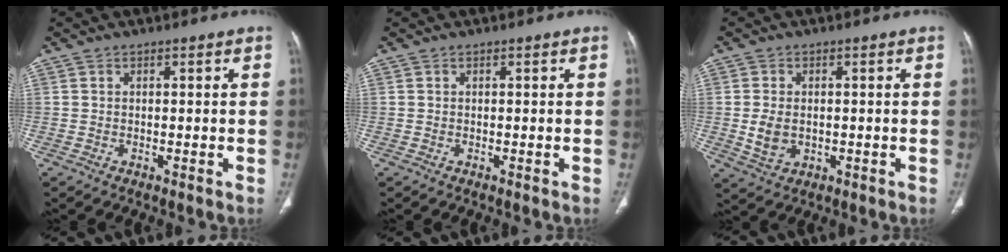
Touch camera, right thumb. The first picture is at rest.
{"total": 0.0}
{"total": 5.1, "force": [-0.3, 3.6, 3.6], "torque": [-0.065, -0.004, 0.003]}